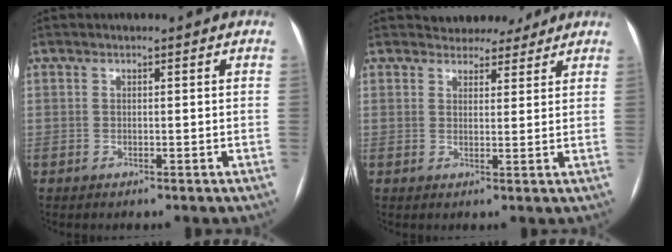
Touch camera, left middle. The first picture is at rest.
{"total": 5.5, "force": [5.0, 2.3, 0.6], "torque": [-0.003, 0.007, 0.062]}